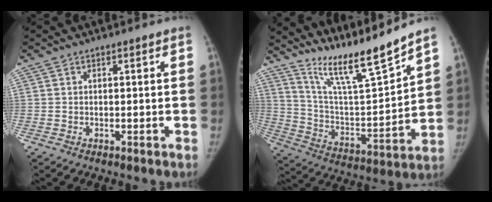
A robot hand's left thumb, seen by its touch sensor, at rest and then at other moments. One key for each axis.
{"total": 15.5, "fx": 13.4, "fy": 0.4, "fz": 7.7, "tx": -0.117, "ty": -0.090, "tz": 0.250}